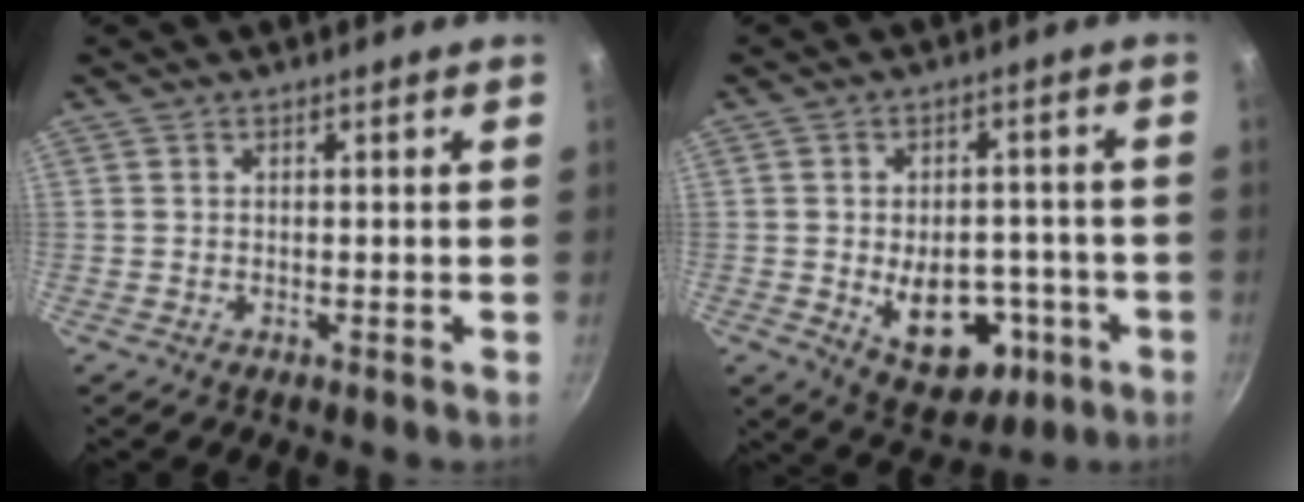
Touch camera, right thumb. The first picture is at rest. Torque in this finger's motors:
{"motor_torque": [-0.46, 0.74, 0.50, 0.50, 0.04]}